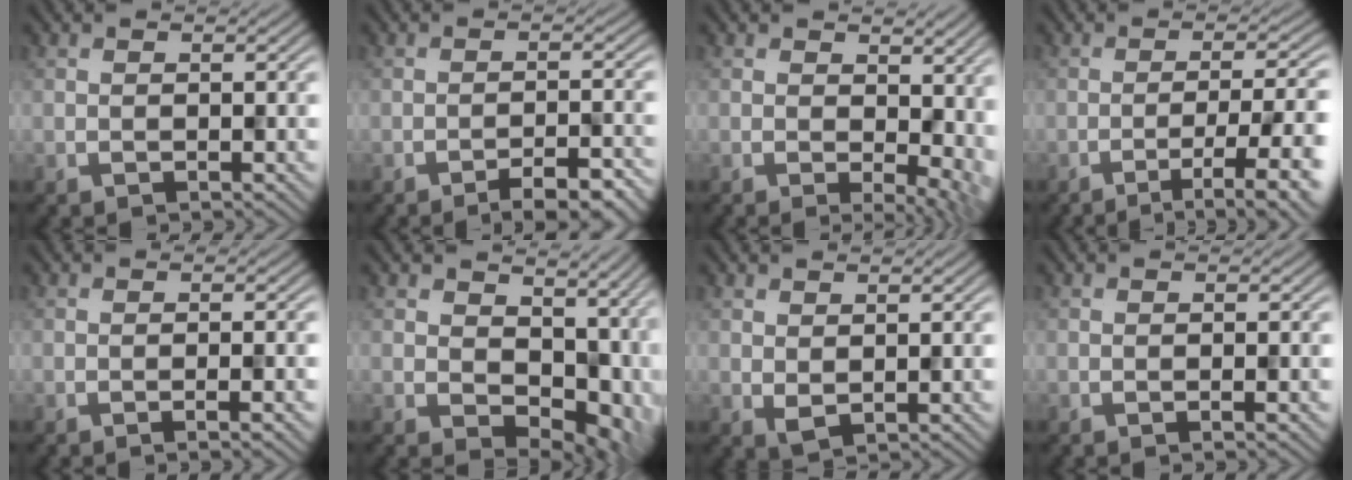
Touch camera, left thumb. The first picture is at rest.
{"total": 4.5, "force": [-3.6, 0.8, 2.7], "torque": [-0.034, 0.009, -0.046]}
{"total": 6.1, "force": [0.5, 3.5, 5.0], "torque": [-0.052, -0.010, 0.028]}
{"total": 7.8, "force": [-3.3, 1.8, 6.8], "torque": [-0.094, -0.003, -0.038]}
{"total": 2.6, "force": [-0.8, 0.5, 2.4], "torque": [-0.027, 0.007, -0.012]}
{"total": 9.8, "force": [2.1, 6.7, 6.9], "torque": [-0.103, -0.025, 0.059]}
{"total": 1.7, "force": [0.5, 1.3, 1.0], "torque": [-0.025, -0.003, 0.020]}
{"total": 1.1, "force": [-0.3, 0.2, 1.1], "torque": [-0.011, 0.001, -0.004]}